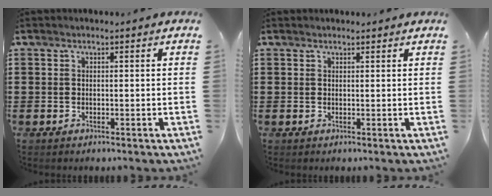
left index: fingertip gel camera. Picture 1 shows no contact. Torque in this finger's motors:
{"motor_torque": [1.24, -0.90, 0.24, 0.01]}